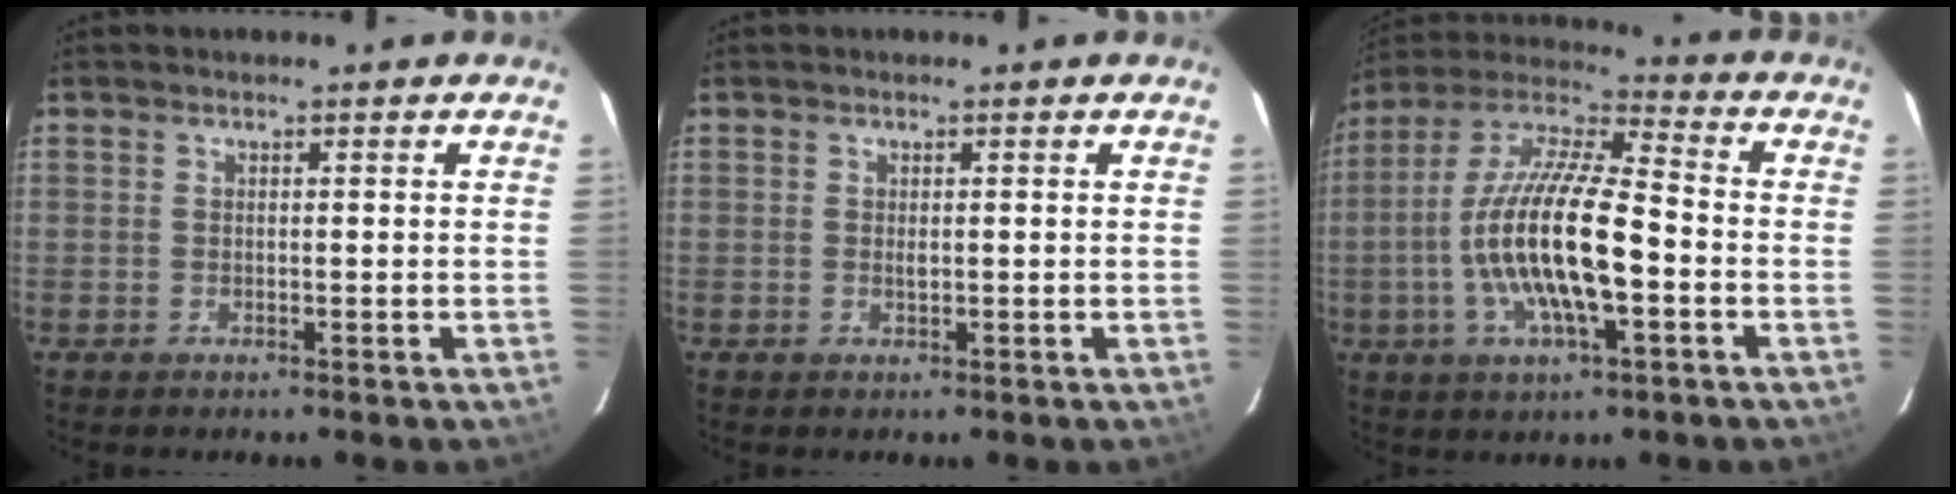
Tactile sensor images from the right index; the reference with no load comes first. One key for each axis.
{"total": 0.9, "fx": 0.1, "fy": 0.4, "fz": 0.7, "tx": -0.013, "ty": 0.001, "tz": 0.002}
{"total": 18.1, "fx": -3.8, "fy": 4.9, "fz": 17.0, "tx": -0.331, "ty": -0.004, "tz": -0.079}